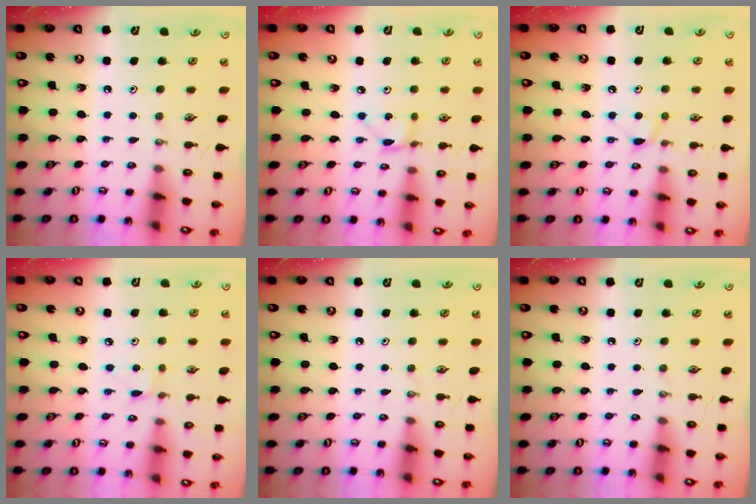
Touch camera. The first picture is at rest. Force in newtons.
{"total": 2.9, "press": 2.9, "slide": 0.4}
{"total": 6.2, "press": 6.2, "slide": 0.8}
{"total": 3.7, "press": 3.6, "slide": 0.5}
{"total": 0.0}
{"total": 0.0}